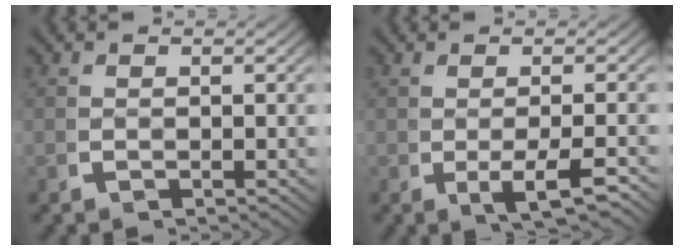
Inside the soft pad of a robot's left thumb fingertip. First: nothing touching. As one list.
[{"total": 3.1, "force": [-0.8, 1.1, 2.8], "torque": [-0.053, -0.007, -0.009]}]